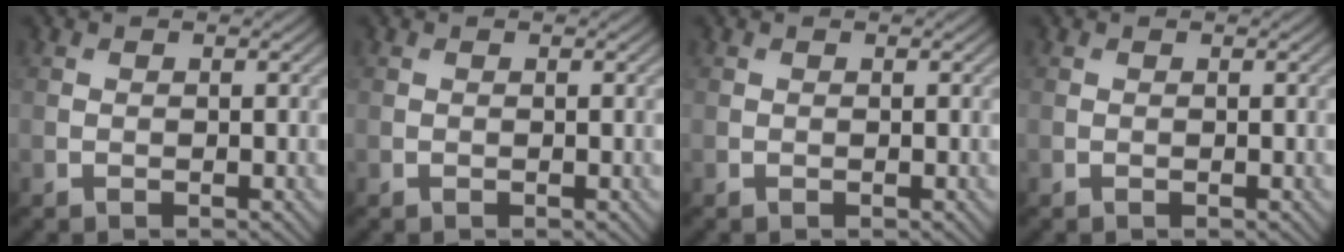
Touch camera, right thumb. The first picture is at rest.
{"total": 0.0}
{"total": 0.0}
{"total": 0.0}